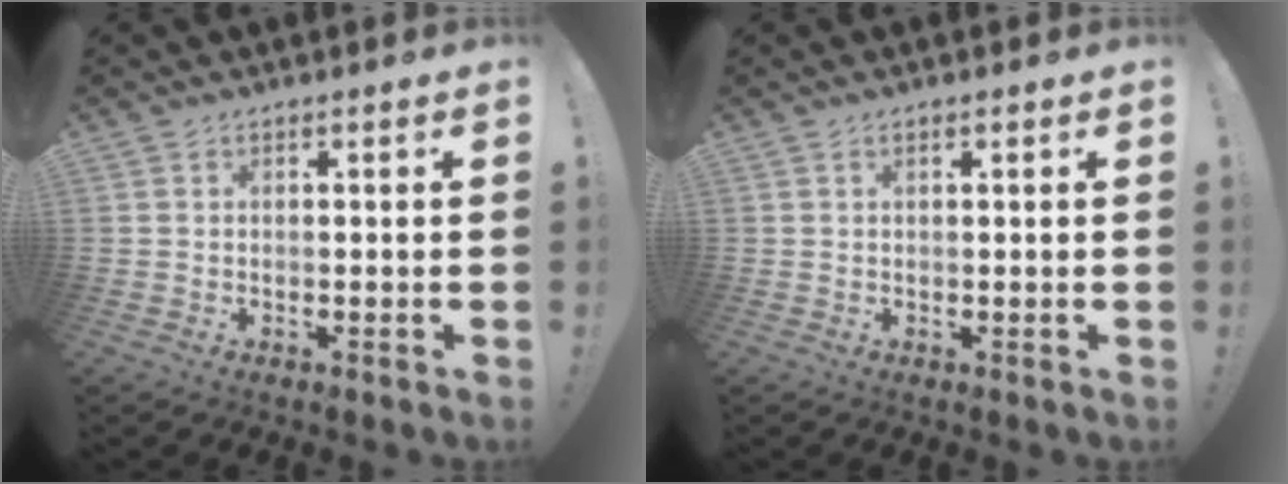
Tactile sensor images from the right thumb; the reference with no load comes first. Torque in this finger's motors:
{"motor_torque": [0.13, -0.23, 0.01, -0.02, 0.09]}